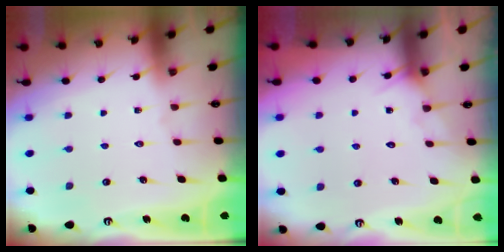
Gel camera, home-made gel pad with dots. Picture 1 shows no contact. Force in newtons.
{"total": 5.1, "press": 5.1, "slide": 0.5}